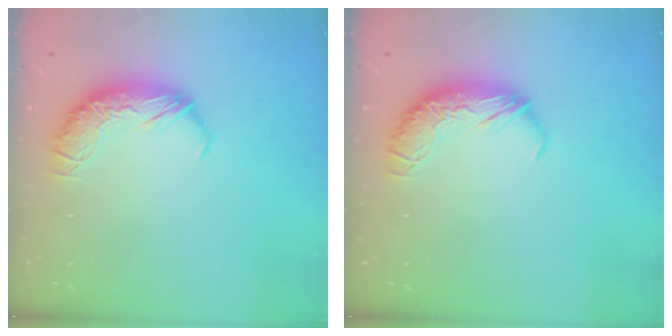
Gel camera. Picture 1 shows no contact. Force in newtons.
{"total": 0.0}